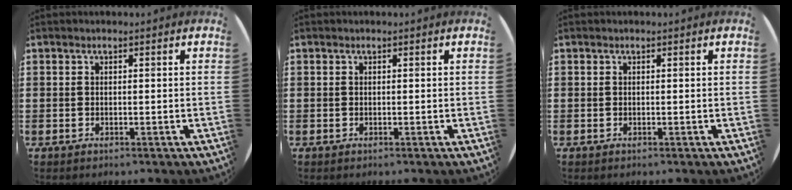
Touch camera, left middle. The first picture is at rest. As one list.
[{"total": 0.0}, {"total": 0.0}]